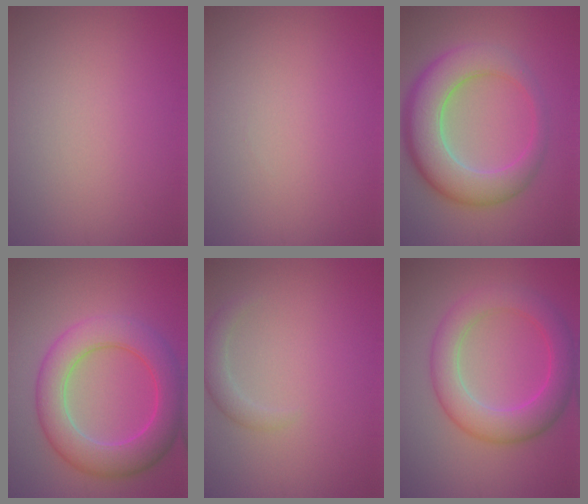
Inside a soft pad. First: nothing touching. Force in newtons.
{"total": 0.0}
{"total": 8.4, "press": 8.4, "slide": 0.3}
{"total": 7.5, "press": 7.5, "slide": 0.1}
{"total": 1.7, "press": 1.7, "slide": 0.2}
{"total": 6.1, "press": 6.1, "slide": 0.1}